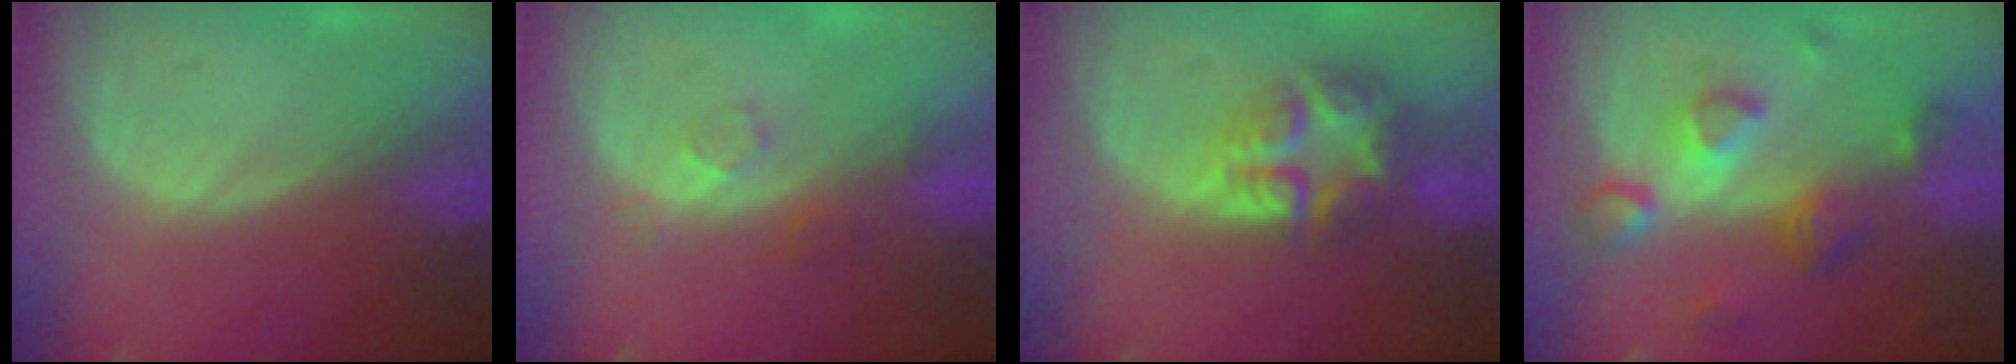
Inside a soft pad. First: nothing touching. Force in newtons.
{"total": 2.1, "press": 2.1, "slide": 0.2}
{"total": 7.7, "press": 6.7, "slide": 3.8}
{"total": 7.9, "press": 7.1, "slide": 3.5}